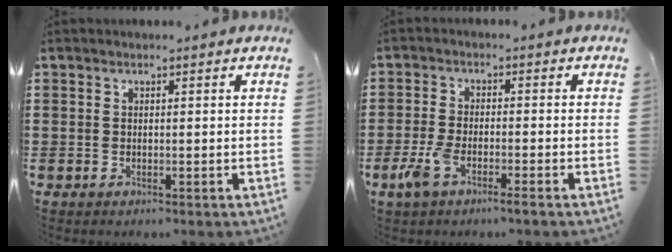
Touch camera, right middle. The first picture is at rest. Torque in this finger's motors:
{"motor_torque": [0.98, -0.49, 0.53, 0.08]}